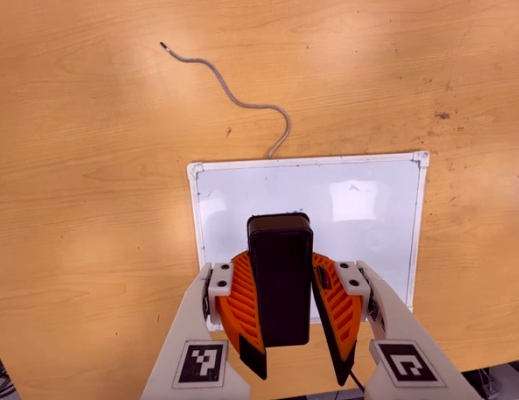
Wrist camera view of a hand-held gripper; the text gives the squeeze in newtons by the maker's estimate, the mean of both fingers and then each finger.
{"total": 9.6, "left": 9.5, "right": 9.8}